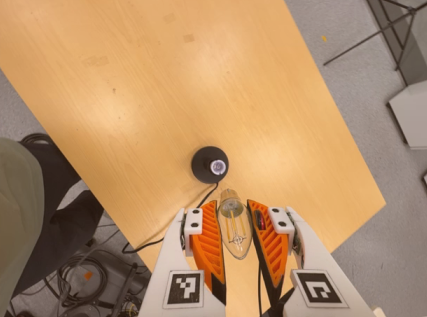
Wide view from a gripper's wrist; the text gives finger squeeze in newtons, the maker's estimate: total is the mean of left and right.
{"total": 15.7, "left": 17.0, "right": 14.5}